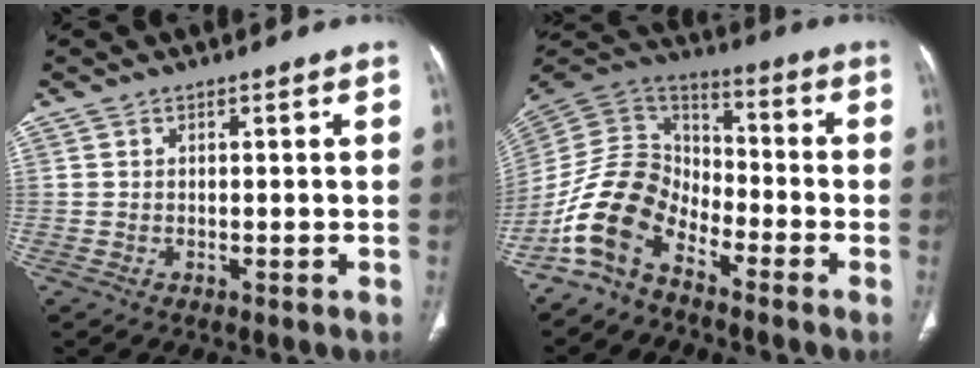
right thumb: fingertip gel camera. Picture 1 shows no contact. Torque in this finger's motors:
{"motor_torque": [1.51, 0.56, 1.48, -1.29, 0.16]}